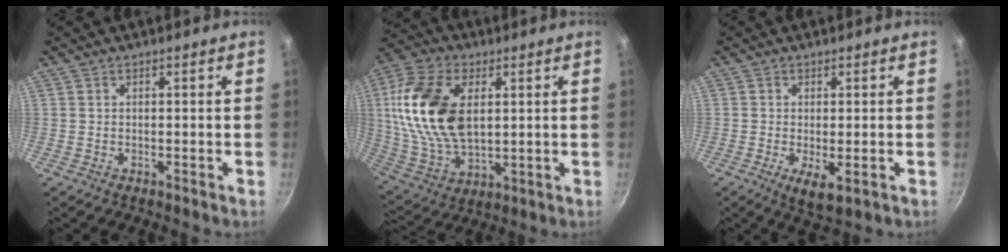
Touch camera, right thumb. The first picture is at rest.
{"total": 20.0, "force": [4.0, 12.0, 15.5], "torque": [-0.288, -0.007, 0.081]}
{"total": 4.8, "force": [-1.3, 1.7, 4.3], "torque": [-0.073, -0.014, -0.014]}